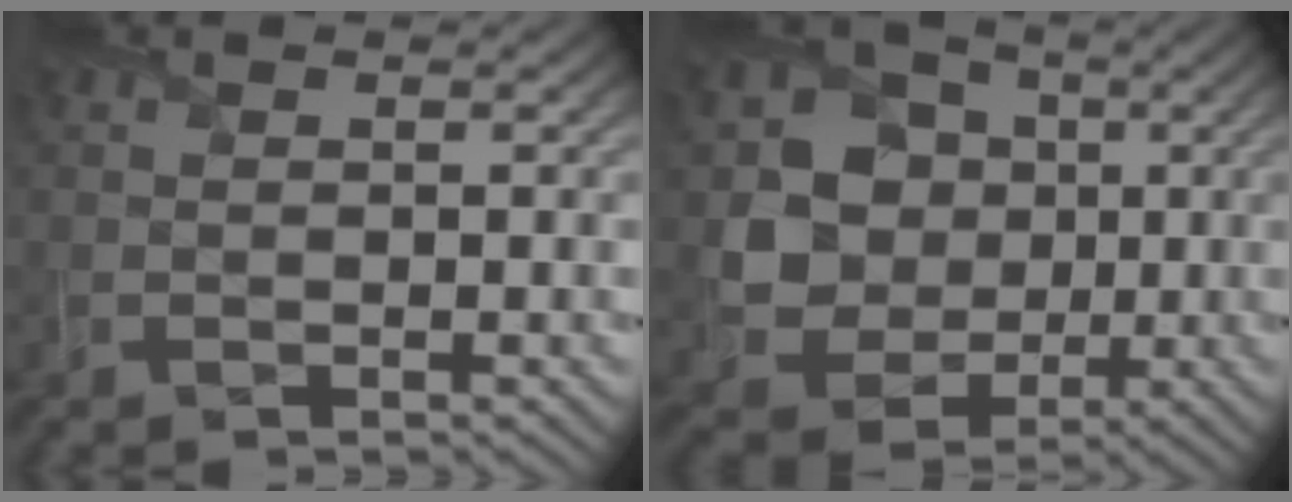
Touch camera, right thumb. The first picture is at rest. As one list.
[{"total": 8.6, "force": [0.3, 7.7, 3.9], "torque": [-0.093, -0.010, 0.004]}]